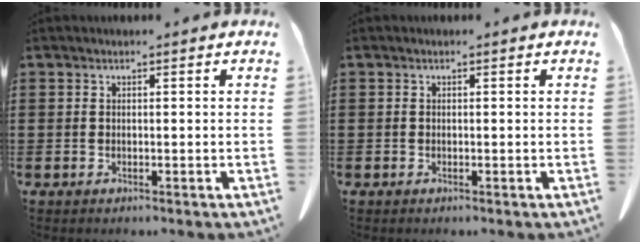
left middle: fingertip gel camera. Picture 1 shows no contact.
{"total": 0.0}